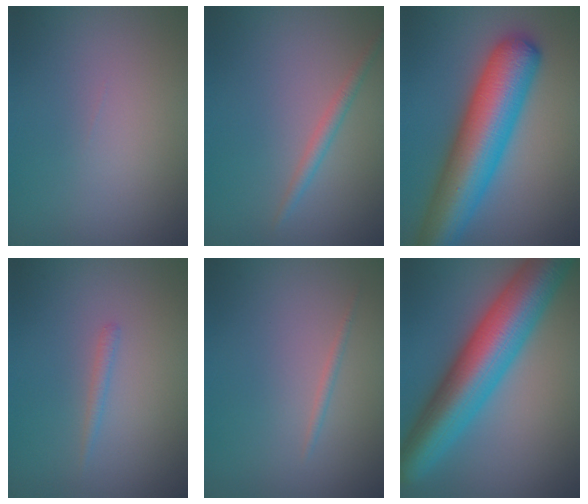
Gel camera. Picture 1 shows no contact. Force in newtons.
{"total": 1.5, "press": 1.5, "slide": 0.1}
{"total": 10.4, "press": 10.4, "slide": 0.3}
{"total": 0.8, "press": 0.8, "slide": 0.1}
{"total": 0.6, "press": 0.6, "slide": 0.0}
{"total": 11.0, "press": 11.0, "slide": 0.2}